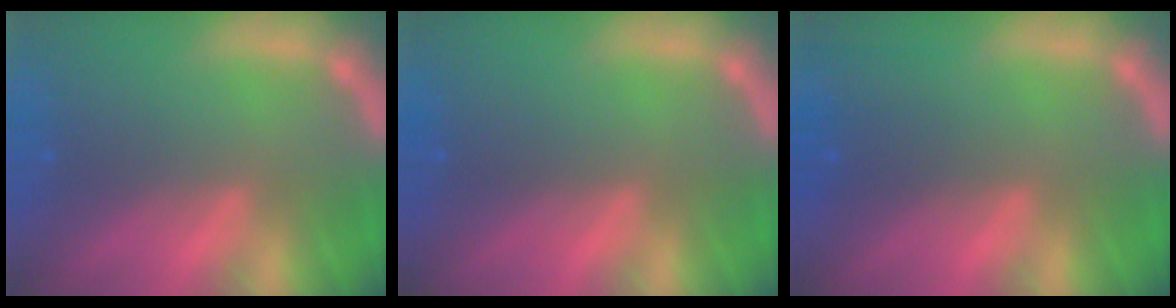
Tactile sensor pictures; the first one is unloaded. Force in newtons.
{"total": 0.0}
{"total": 1.5}